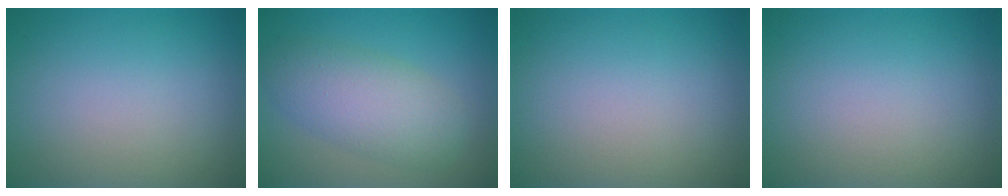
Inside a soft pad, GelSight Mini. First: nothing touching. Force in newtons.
{"total": 5.6, "press": 5.6, "slide": 0.2}
{"total": 0.0}
{"total": 0.0}